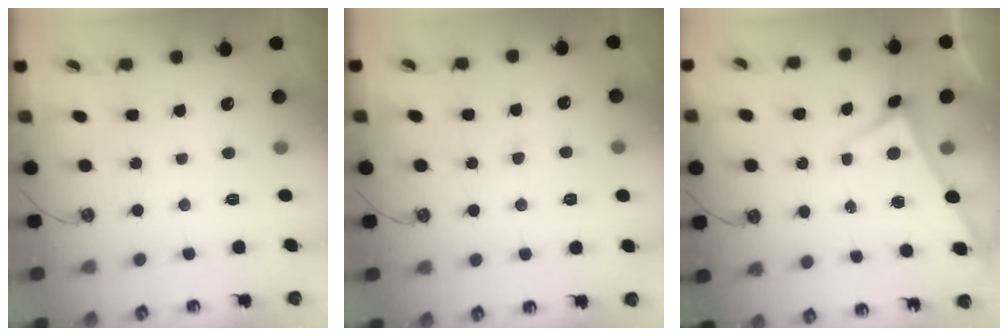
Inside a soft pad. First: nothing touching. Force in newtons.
{"total": 0.7, "press": 0.6, "slide": 0.4}
{"total": 3.2, "press": 3.2, "slide": 0.1}